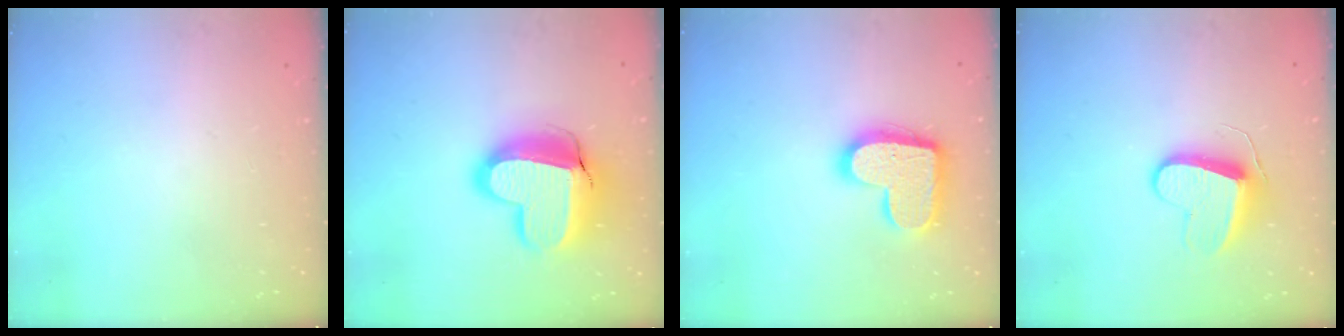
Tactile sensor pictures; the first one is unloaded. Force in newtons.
{"total": 19.2, "press": 19.2, "slide": 1.5}
{"total": 17.4, "press": 17.4, "slide": 0.9}
{"total": 9.9, "press": 9.8, "slide": 0.8}